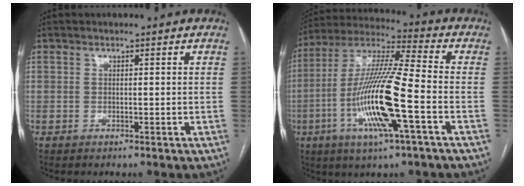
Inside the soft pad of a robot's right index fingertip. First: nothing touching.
{"total": 16.8, "force": [-5.0, 0.8, 16.0], "torque": [-0.323, -0.009, -0.096]}